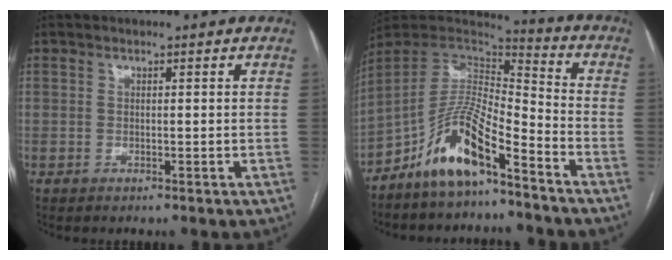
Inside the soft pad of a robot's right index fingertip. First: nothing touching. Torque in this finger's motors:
{"motor_torque": [1.15, -0.99, 0.81, 0.20]}